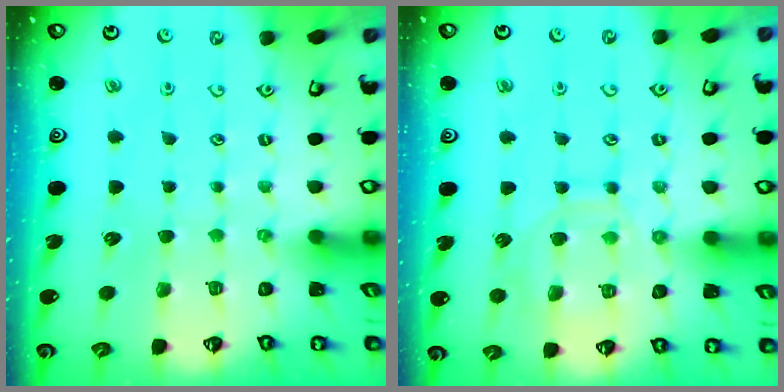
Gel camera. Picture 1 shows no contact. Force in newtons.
{"total": 11.3, "press": 11.2, "slide": 0.9}